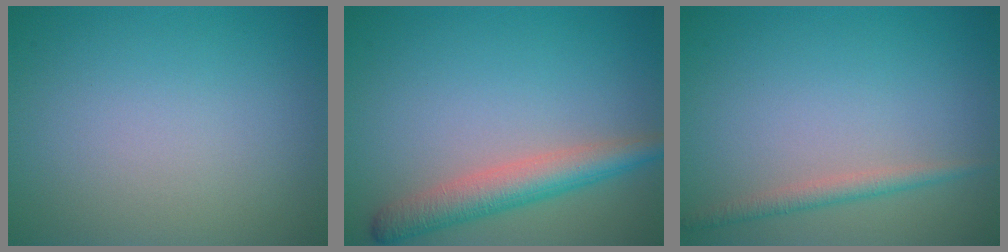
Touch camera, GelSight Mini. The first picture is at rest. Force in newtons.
{"total": 4.3, "press": 4.3, "slide": 0.2}
{"total": 1.7, "press": 1.7, "slide": 0.1}